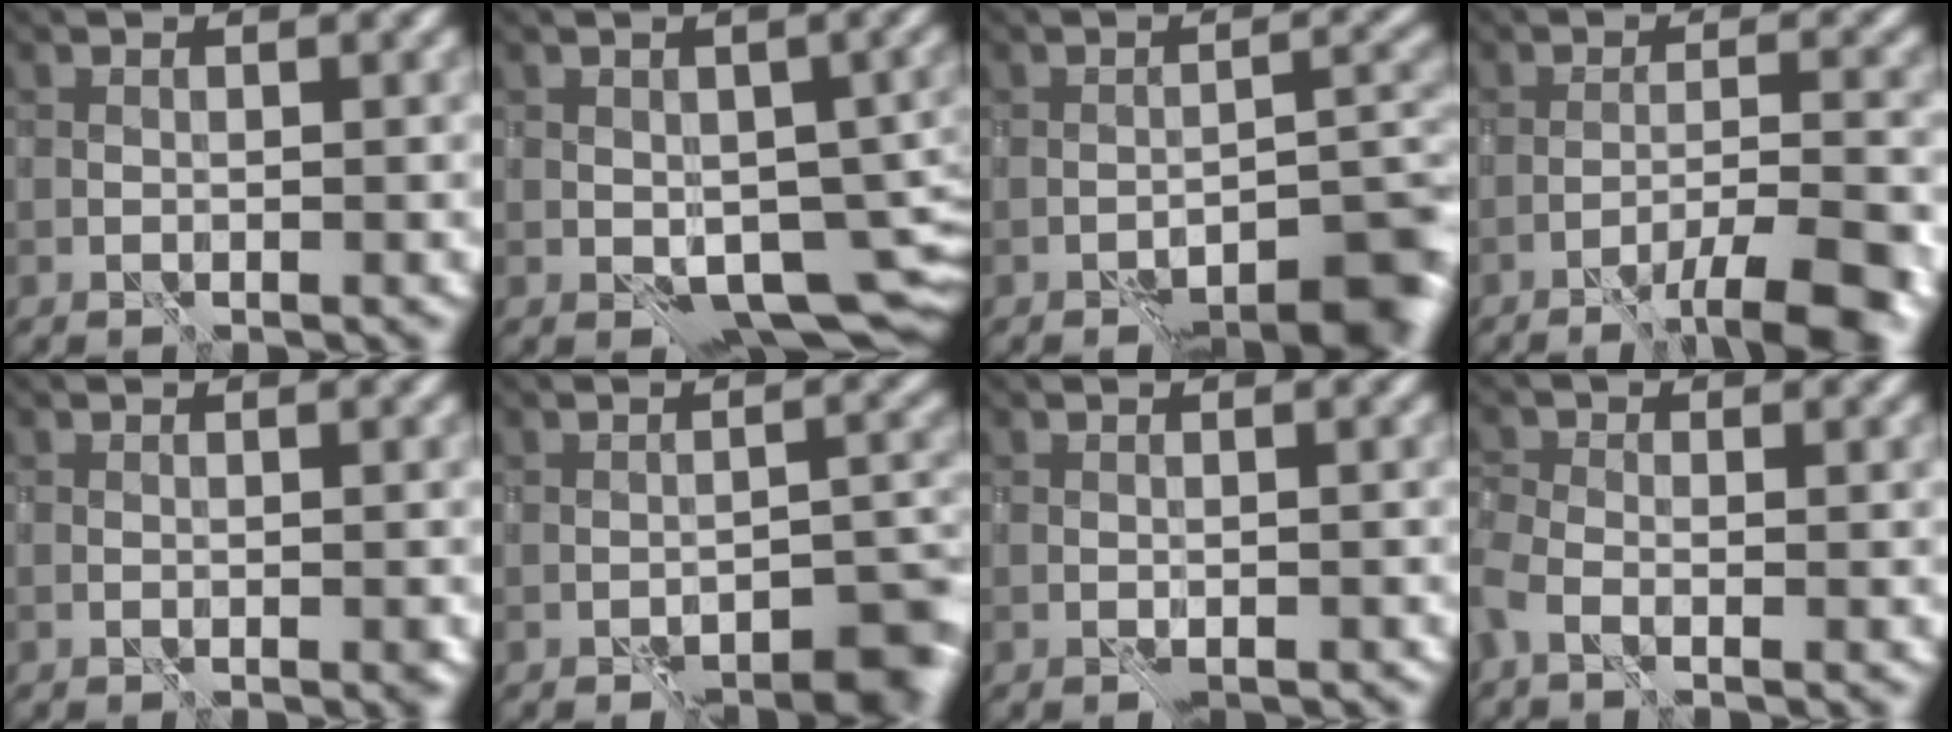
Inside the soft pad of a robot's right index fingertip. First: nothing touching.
{"total": 7.7, "force": [-2.3, 4.7, 5.6], "torque": [-0.072, -0.018, -0.026]}
{"total": 7.1, "force": [-5.6, 1.7, 4.0], "torque": [-0.041, 0.012, -0.076]}
{"total": 7.0, "force": [-5.1, 1.4, 4.6], "torque": [-0.063, 0.002, -0.066]}
{"total": 0.7, "force": [-0.3, 0.2, 0.6], "torque": [-0.007, 0.001, -0.004]}
{"total": 5.1, "force": [-3.8, 1.7, 2.9], "torque": [-0.030, 0.013, -0.048]}
{"total": 1.3, "force": [-1.2, 0.5, 0.5], "torque": [-0.014, 0.001, -0.017]}
{"total": 1.8, "force": [-1.1, 0.9, 1.1], "torque": [-0.032, -0.006, -0.037]}